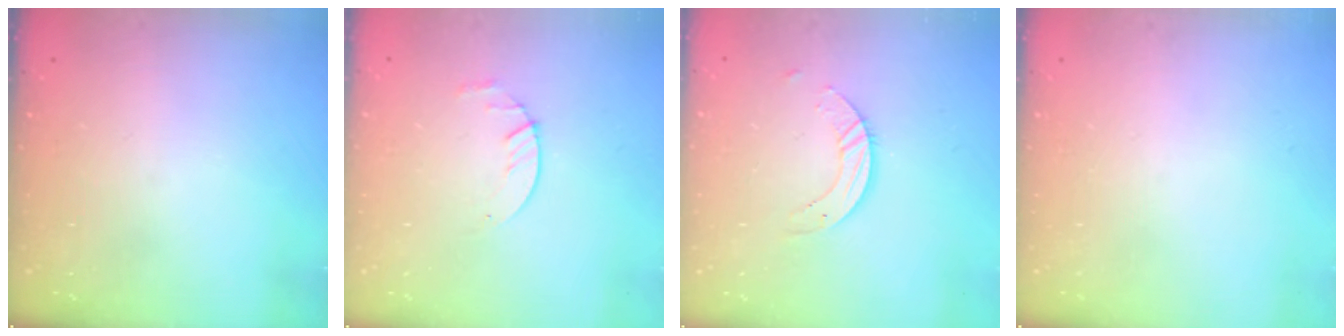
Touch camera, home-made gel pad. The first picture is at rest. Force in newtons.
{"total": 2.9, "press": 2.9, "slide": 0.4}
{"total": 4.2, "press": 4.2, "slide": 0.3}
{"total": 0.0}